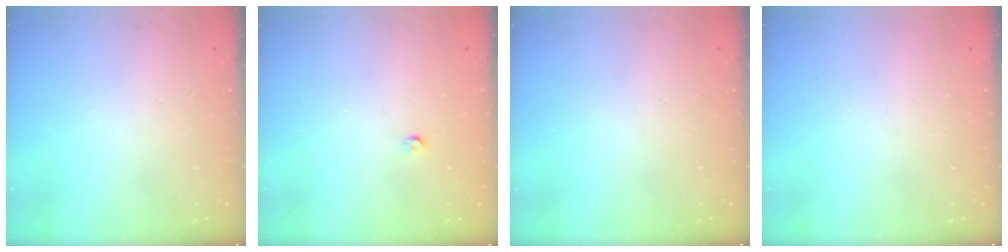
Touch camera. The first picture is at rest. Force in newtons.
{"total": 2.8, "press": 2.8, "slide": 0.5}
{"total": 0.0}
{"total": 0.0}